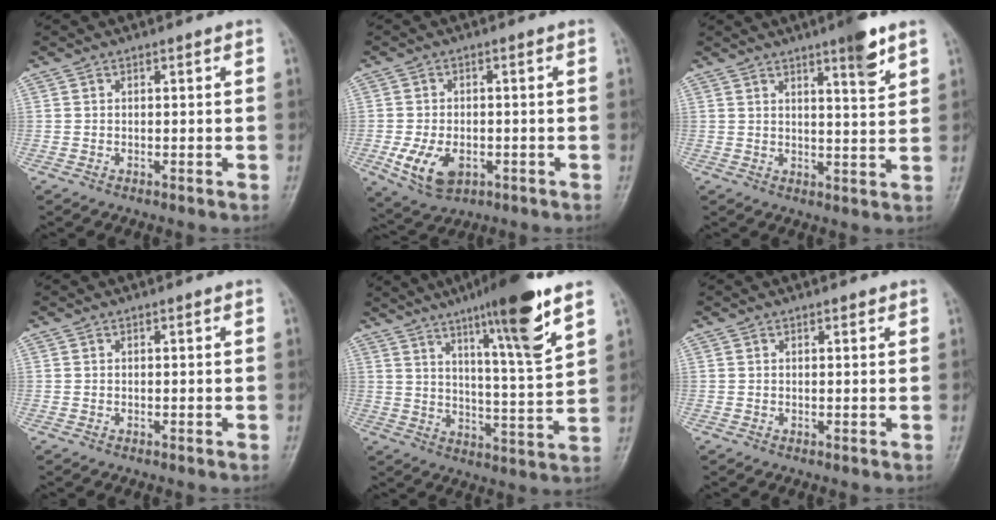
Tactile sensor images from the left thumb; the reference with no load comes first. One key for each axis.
{"total": 8.1, "fx": -2.4, "fy": 5.2, "fz": 5.7, "tx": -0.101, "ty": -0.003, "tz": -0.034}
{"total": 6.6, "fx": 4.2, "fy": 0.9, "fz": 5.0, "tx": -0.065, "ty": -0.027, "tz": 0.061}
{"total": 0.0}
{"total": 16.0, "fx": 9.7, "fy": 1.4, "fz": 12.6, "tx": -0.190, "ty": -0.053, "tz": 0.152}
{"total": 1.0, "fx": 0.7, "fy": 0.4, "fz": 0.5, "tx": -0.006, "ty": -0.003, "tz": 0.007}